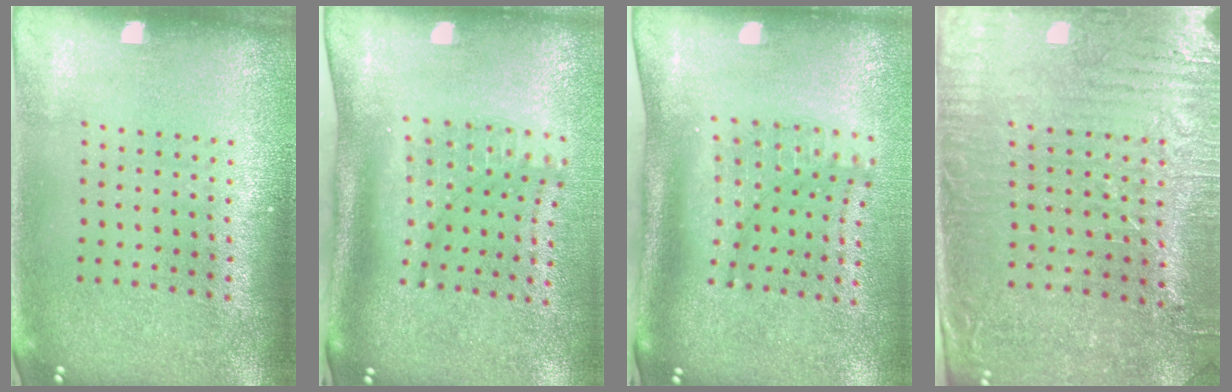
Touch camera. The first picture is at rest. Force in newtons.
{"total": 2.2, "press": 1.5, "slide": 1.6}
{"total": 2.0, "press": 1.5, "slide": 1.3}
{"total": 3.4, "press": 3.0, "slide": 1.6}